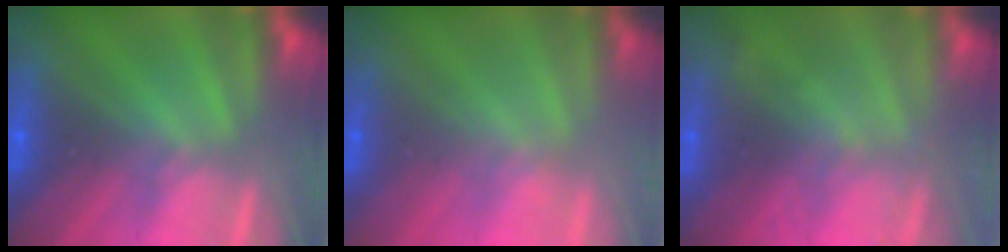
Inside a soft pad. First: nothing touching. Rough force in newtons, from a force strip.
{"total": 2.0}
{"total": 2.1}